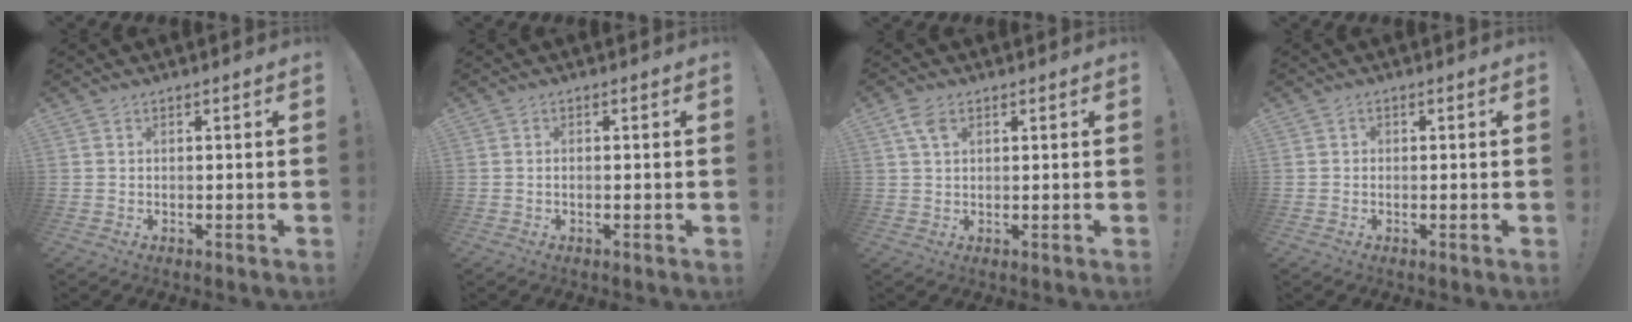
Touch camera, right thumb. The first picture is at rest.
{"total": 0.6, "force": [-0.4, 0.2, 0.4], "torque": [-0.014, 0.004, -0.005]}
{"total": 4.5, "force": [2.1, 2.5, 3.2], "torque": [-0.056, -0.002, 0.039]}
{"total": 0.9, "force": [-0.4, 0.8, 0.3], "torque": [-0.011, 0.005, -0.006]}